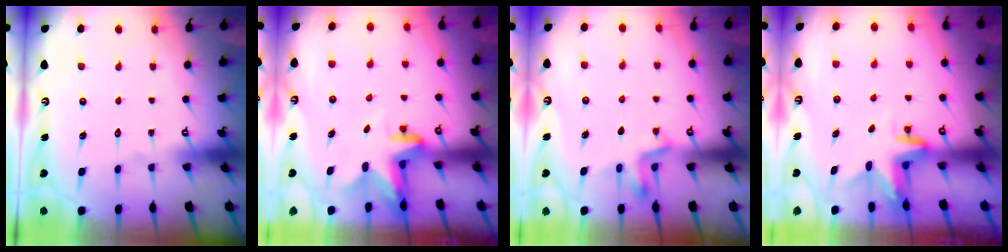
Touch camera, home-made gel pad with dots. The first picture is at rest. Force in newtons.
{"total": 2.8, "press": 2.8, "slide": 0.6}
{"total": 3.5, "press": 3.5, "slide": 0.3}
{"total": 3.2, "press": 3.2, "slide": 0.3}